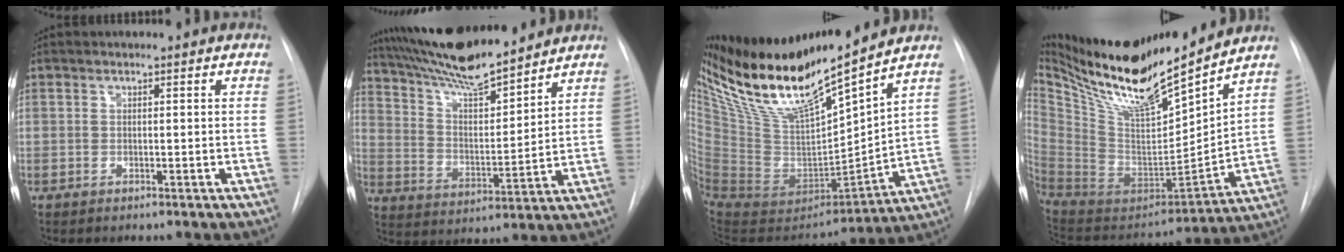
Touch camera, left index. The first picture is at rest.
{"total": 16.0, "force": [14.2, 1.5, 7.1], "torque": [-0.130, -0.001, 0.252]}
{"total": 23.8, "force": [18.7, 2.3, 14.6], "torque": [-0.266, -0.008, 0.354]}
{"total": 24.8, "force": [20.5, 2.5, 13.8], "torque": [-0.255, -0.020, 0.365]}